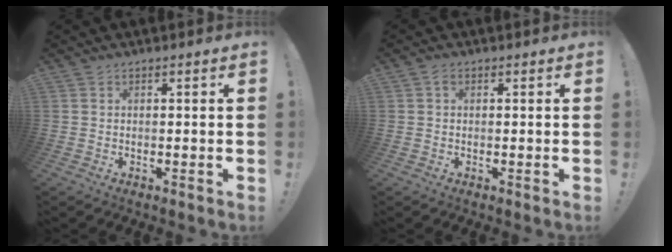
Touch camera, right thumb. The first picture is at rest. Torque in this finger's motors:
{"motor_torque": [0.41, 0.56, 0.28, 0.11, -0.02]}